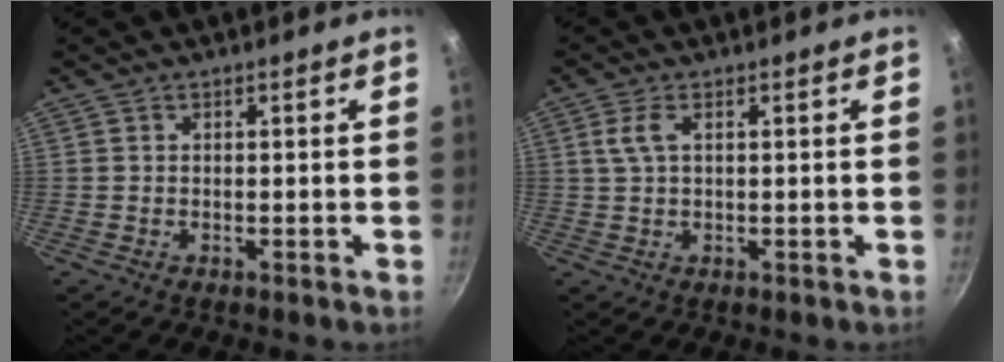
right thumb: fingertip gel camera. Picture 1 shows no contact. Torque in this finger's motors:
{"motor_torque": [-0.46, 0.47, 0.31, -0.30, 0.01]}